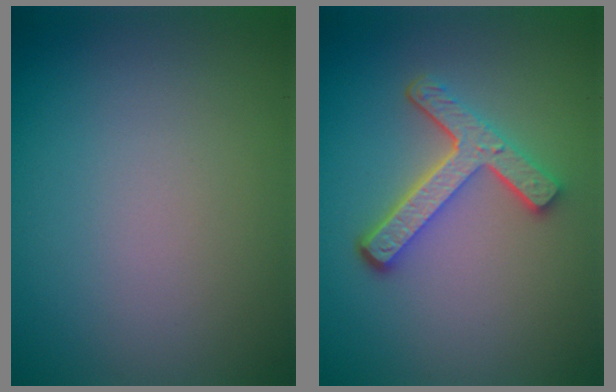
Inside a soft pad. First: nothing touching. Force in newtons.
{"total": 4.7, "press": 3.6, "slide": 3.1}